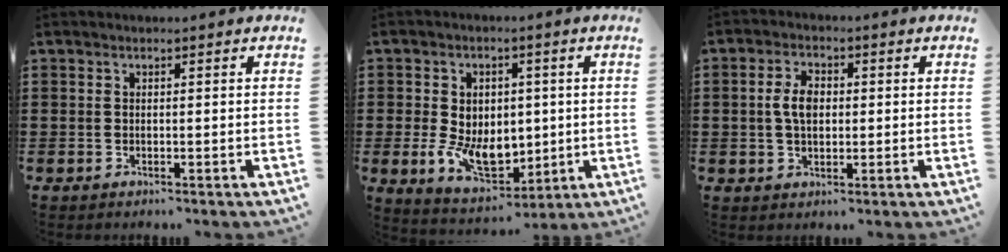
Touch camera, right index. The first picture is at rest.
{"total": 8.8, "force": [-0.6, 6.5, 5.9], "torque": [-0.118, 0.009, -0.010]}
{"total": 4.6, "force": [0.3, 2.7, 3.7], "torque": [-0.084, 0.010, 0.001]}